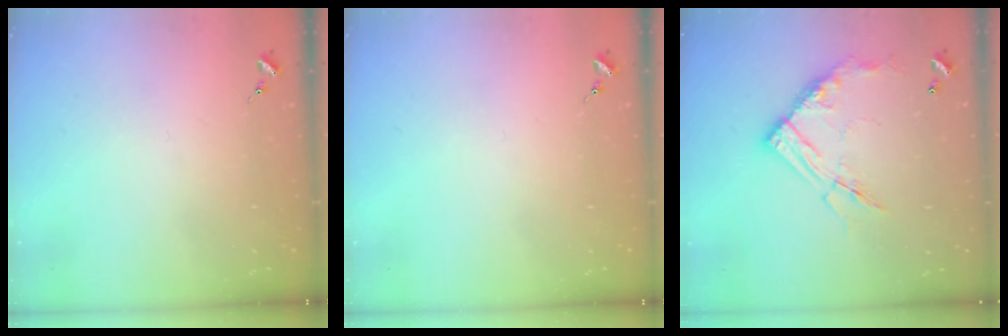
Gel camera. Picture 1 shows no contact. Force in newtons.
{"total": 0.0}
{"total": 15.2, "press": 15.1, "slide": 1.7}